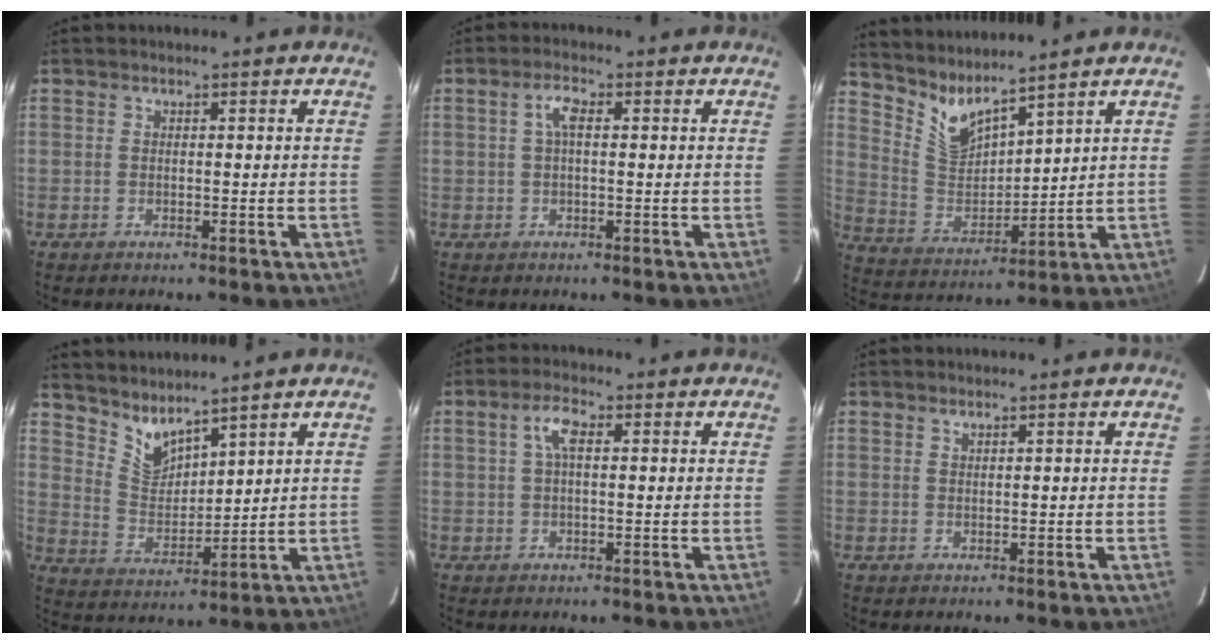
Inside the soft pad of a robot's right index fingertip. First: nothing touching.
{"total": 2.9, "force": [0.5, 1.0, 2.7], "torque": [-0.056, 0.010, 0.008]}
{"total": 8.0, "force": [7.2, 1.2, 3.3], "torque": [-0.076, -0.018, 0.155]}
{"total": 7.1, "force": [6.3, 1.8, 2.7], "torque": [-0.051, -0.009, 0.132]}
{"total": 3.8, "force": [0.9, 1.4, 3.4], "torque": [-0.068, 0.012, 0.017]}
{"total": 0.6, "force": [0.5, 0.0, 0.2], "torque": [-0.004, 0.000, 0.010]}